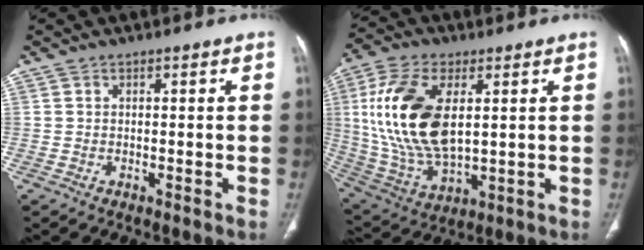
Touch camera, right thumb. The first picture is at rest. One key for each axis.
{"total": 20.2, "fx": 3.8, "fy": 10.5, "fz": 16.8, "tx": -0.344, "ty": -0.016, "tz": 0.078}